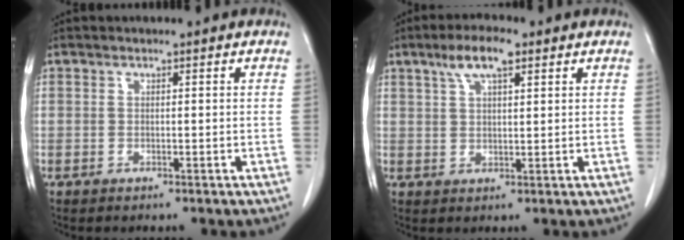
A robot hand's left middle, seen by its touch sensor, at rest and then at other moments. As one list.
[{"total": 5.9, "force": [3.5, 1.4, 4.5], "torque": [-0.090, 0.012, 0.063]}]